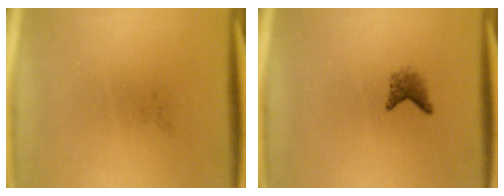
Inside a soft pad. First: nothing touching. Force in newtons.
{"total": 1.7}